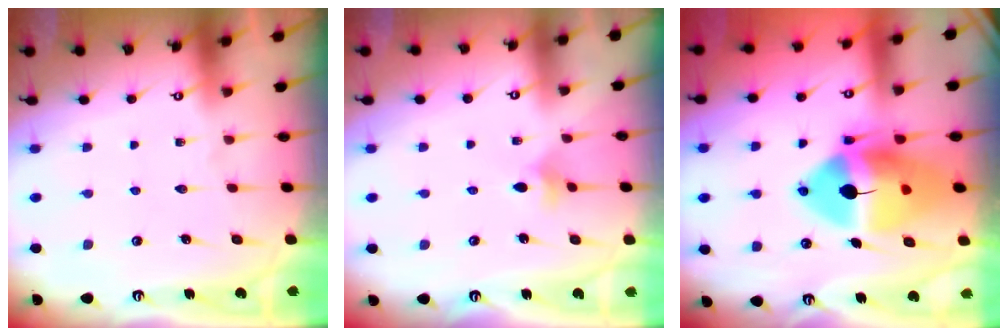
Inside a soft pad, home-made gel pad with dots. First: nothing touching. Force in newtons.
{"total": 4.6, "press": 4.5, "slide": 1.0}
{"total": 19.4, "press": 19.2, "slide": 2.9}